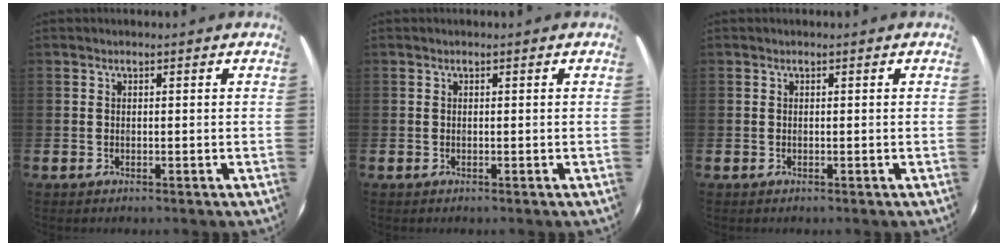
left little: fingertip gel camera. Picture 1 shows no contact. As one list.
[{"total": 0.0}, {"total": 0.0}]